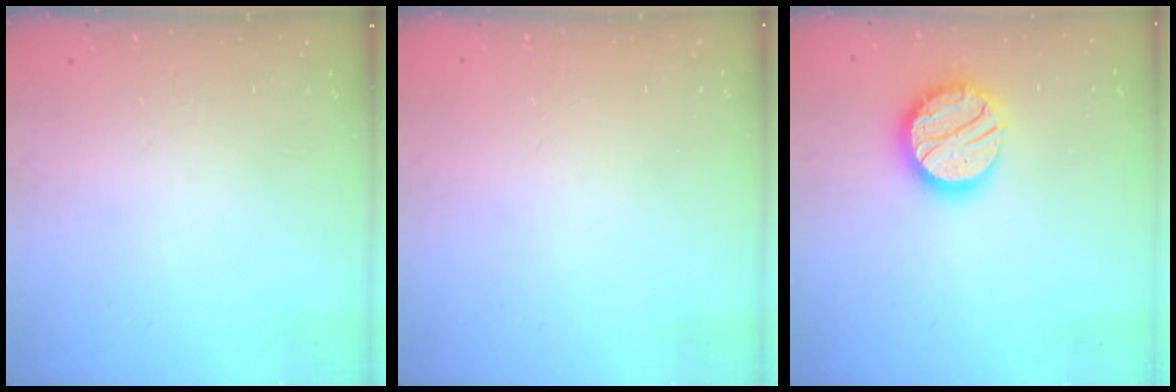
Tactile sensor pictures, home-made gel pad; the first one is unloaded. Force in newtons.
{"total": 0.7, "press": 0.7, "slide": 0.1}
{"total": 17.9, "press": 17.9, "slide": 1.1}